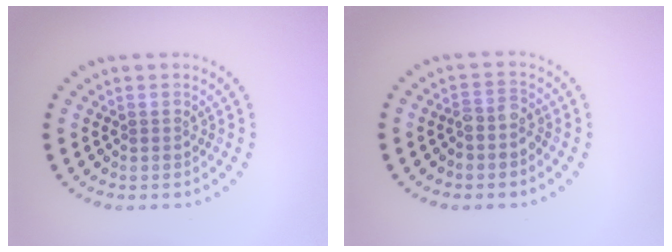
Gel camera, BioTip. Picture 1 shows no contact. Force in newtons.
{"total": 1.8, "press": 1.5, "slide": 1.0}